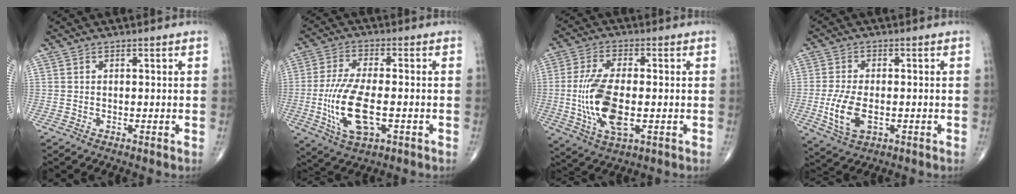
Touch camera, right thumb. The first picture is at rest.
{"total": 12.9, "force": [-2.6, 5.5, 11.4], "torque": [-0.233, 0.001, -0.043]}
{"total": 12.9, "force": [-1.6, 5.7, 11.5], "torque": [-0.240, -0.003, -0.025]}
{"total": 8.4, "force": [-1.8, 4.5, 6.8], "torque": [-0.139, -0.005, -0.027]}